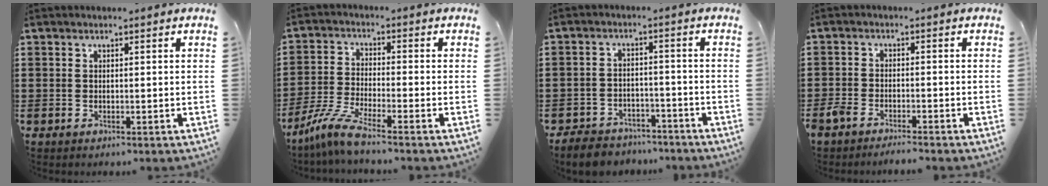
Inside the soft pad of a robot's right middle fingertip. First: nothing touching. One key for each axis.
{"total": 6.1, "fx": -4.9, "fy": 0.3, "fz": 3.7, "tx": -0.095, "ty": -0.019, "tz": -0.098}
{"total": 5.2, "fx": -5.1, "fy": 1.1, "fz": 0.5, "tx": -0.019, "ty": 0.008, "tz": -0.104}
{"total": 2.6, "fx": -2.5, "fy": 0.4, "fz": 0.5, "tx": -0.028, "ty": -0.003, "tz": -0.056}